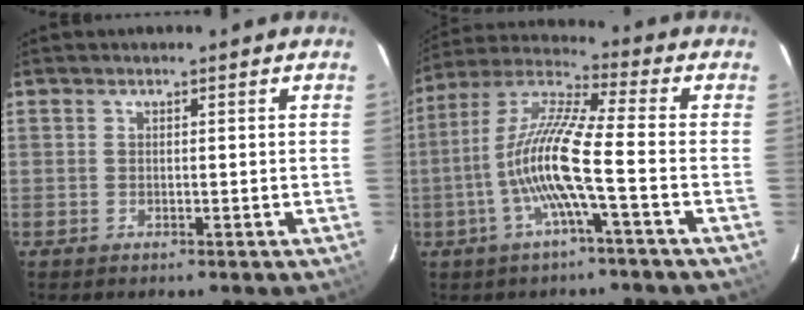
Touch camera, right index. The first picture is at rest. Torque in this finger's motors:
{"motor_torque": [1.35, -0.79, 0.97, 0.21]}